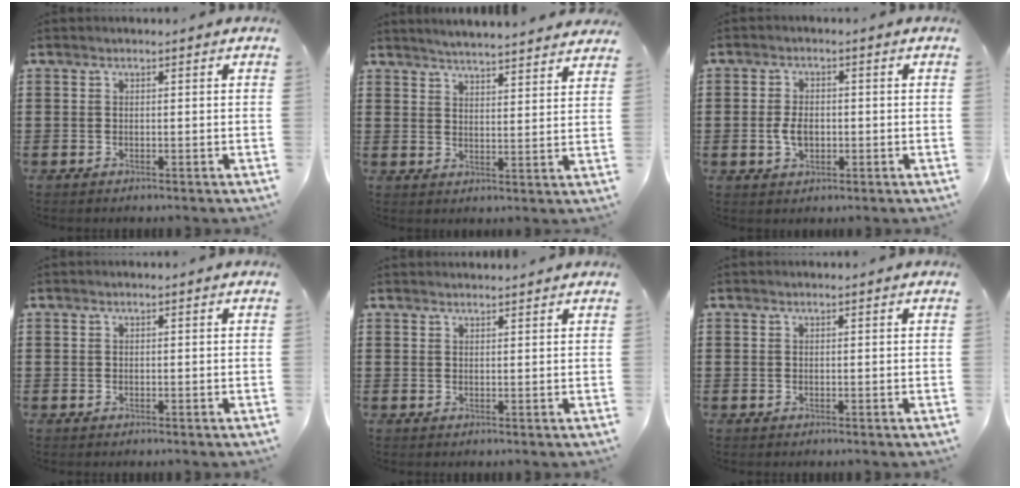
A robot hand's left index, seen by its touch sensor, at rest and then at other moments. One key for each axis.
{"total": 4.0, "fx": 4.0, "fy": -0.6, "fz": 0.3, "tx": -0.021, "ty": -0.025, "tz": 0.070}
{"total": 3.8, "fx": -0.5, "fy": 2.4, "fz": 2.9, "tx": -0.064, "ty": 0.003, "tz": -0.013}
{"total": 0.0}
{"total": 1.3, "fx": 1.2, "fy": -0.1, "fz": 0.2, "tx": -0.006, "ty": -0.001, "tz": 0.024}
{"total": 0.0}